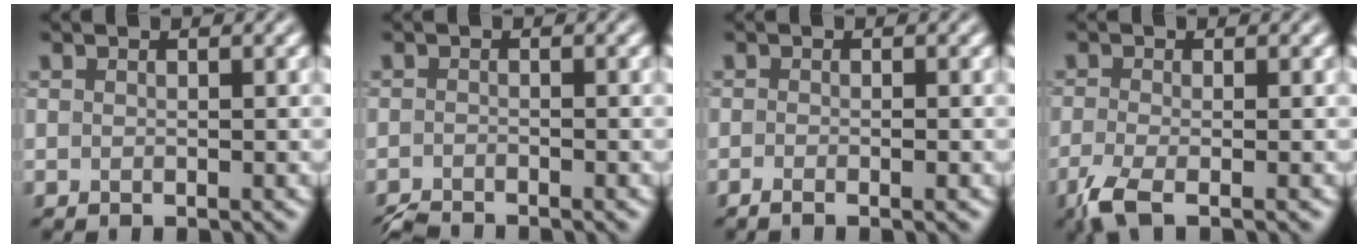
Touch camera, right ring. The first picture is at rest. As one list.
[{"total": 1.9, "force": [-1.9, -0.1, 0.3], "torque": [-0.009, -0.005, -0.043]}, {"total": 1.1, "force": [-0.6, 0.1, 0.9], "torque": [-0.015, 0.001, -0.009]}, {"total": 3.2, "force": [-2.0, 0.7, 2.4], "torque": [-0.064, -0.009, -0.053]}]